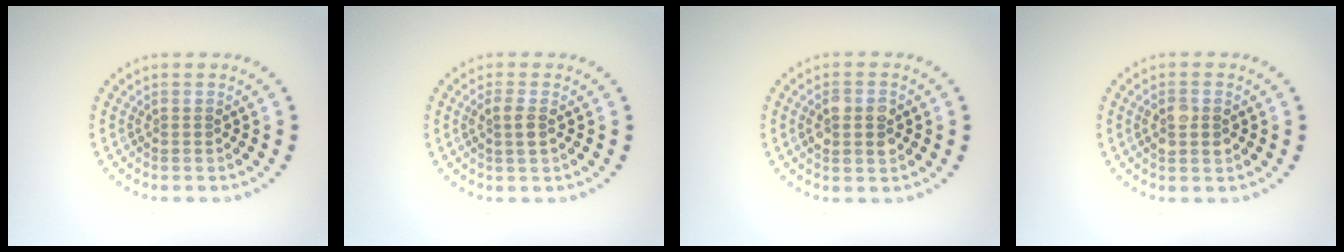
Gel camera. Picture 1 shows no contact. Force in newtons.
{"total": 1.5, "press": 1.4, "slide": 0.4}
{"total": 2.8, "press": 2.8, "slide": 0.2}
{"total": 2.0, "press": 2.0, "slide": 0.2}